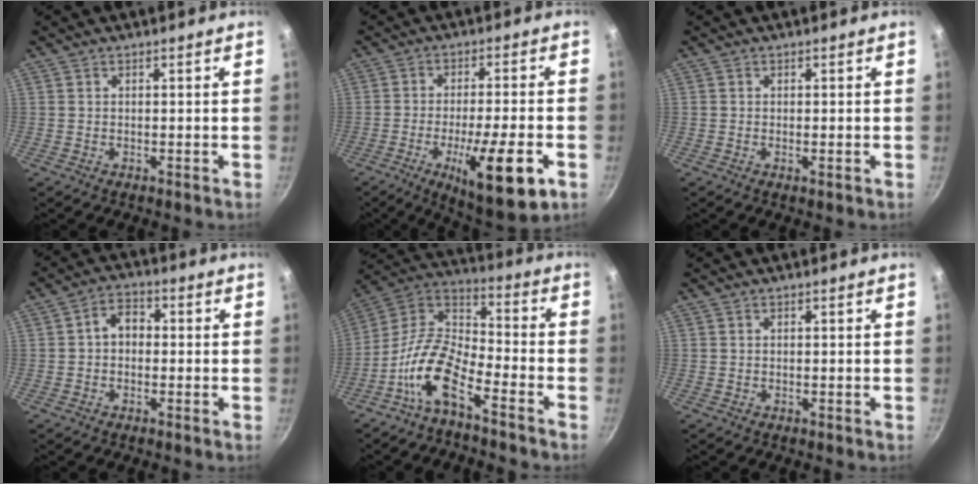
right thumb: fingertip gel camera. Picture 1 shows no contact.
{"total": 15.4, "force": [-5.8, 3.7, 13.8], "torque": [-0.205, 0.013, -0.085]}
{"total": 0.6, "force": [-0.1, 0.2, 0.6], "torque": [-0.011, -0.001, -0.003]}
{"total": 4.8, "force": [-0.1, 3.7, 3.1], "torque": [-0.030, 0.016, -0.012]}
{"total": 12.6, "force": [-7.3, 5.3, 8.8], "torque": [-0.170, 0.079, -0.157]}
{"total": 0.0}